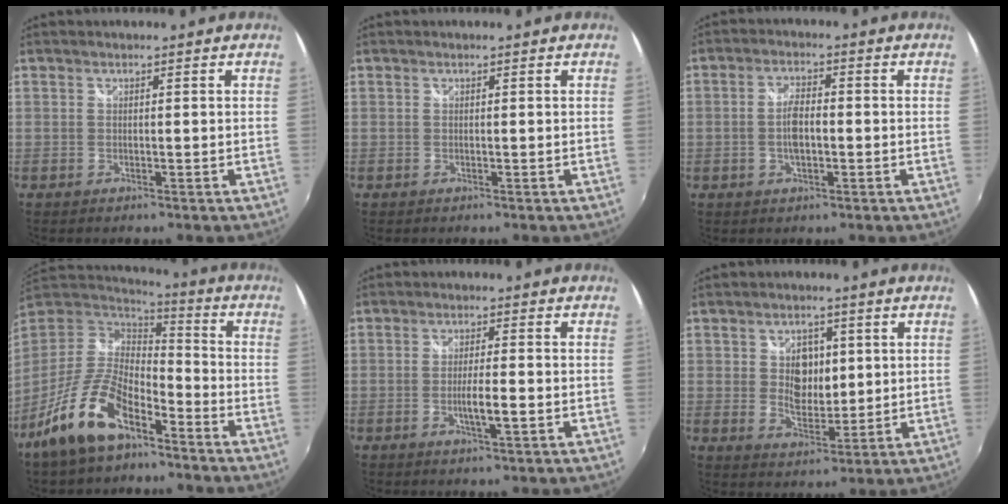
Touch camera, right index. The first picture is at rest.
{"total": 0.0}
{"total": 4.7, "force": [-0.8, 1.9, 4.2], "torque": [-0.084, 0.004, -0.013]}
{"total": 16.2, "force": [-10.2, 6.7, 10.7], "torque": [-0.226, -0.011, -0.192]}
{"total": 3.9, "force": [-1.2, 0.2, 3.7], "torque": [-0.065, -0.005, -0.020]}
{"total": 6.9, "force": [1.4, 4.8, 4.8], "torque": [-0.076, 0.001, 0.027]}